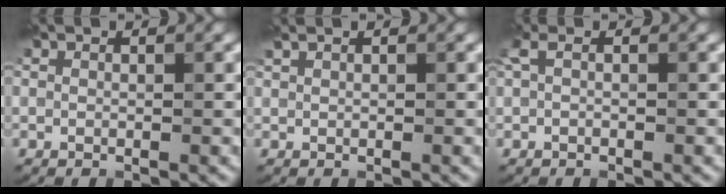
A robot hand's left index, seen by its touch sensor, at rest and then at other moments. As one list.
[{"total": 0.8, "force": [0.7, 0.2, 0.4], "torque": [-0.011, 0.002, 0.012]}, {"total": 1.1, "force": [0.2, 0.3, 1.1], "torque": [-0.028, 0.005, 0.001]}]